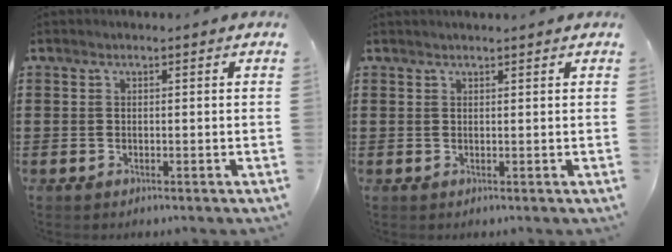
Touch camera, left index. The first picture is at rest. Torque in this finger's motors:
{"motor_torque": [1.26, -0.87, 0.03, 0.01]}